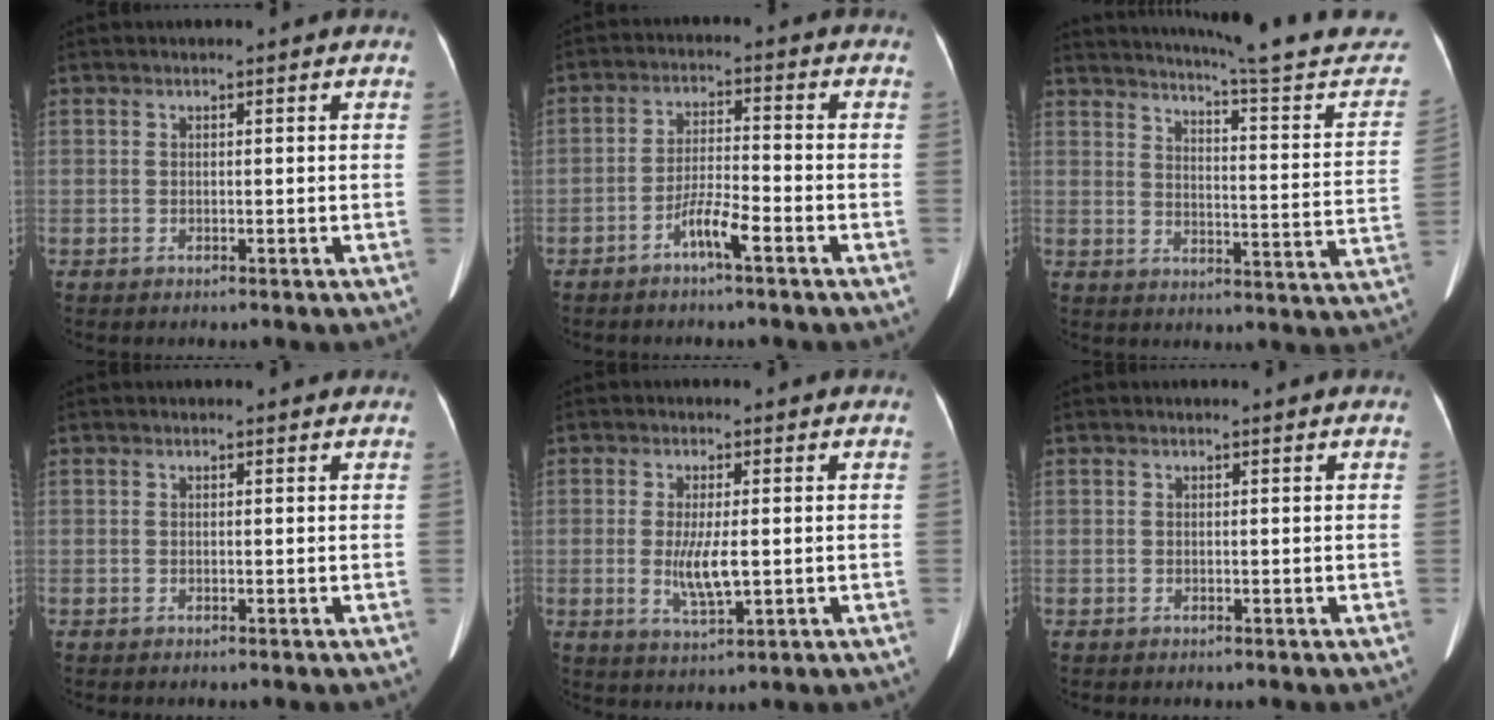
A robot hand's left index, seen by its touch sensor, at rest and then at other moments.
{"total": 4.9, "force": [-3.0, 0.2, 3.8], "torque": [-0.078, 0.002, -0.059]}
{"total": 23.8, "force": [22.1, 0.6, 8.8], "torque": [-0.120, -0.084, 0.268]}
{"total": 1.0, "force": [0.9, 0.3, 0.2], "torque": [-0.012, 0.002, 0.007]}
{"total": 5.1, "force": [-0.2, 1.0, 5.0], "torque": [-0.102, -0.012, -0.002]}
{"total": 0.5, "force": [0.5, 0.1, 0.1], "torque": [-0.005, 0.001, 0.004]}